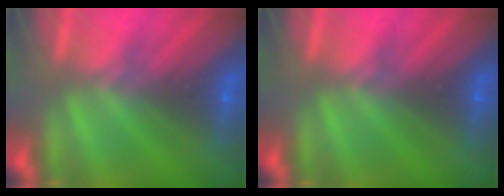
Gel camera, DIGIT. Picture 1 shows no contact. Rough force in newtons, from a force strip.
{"total": 0.0}